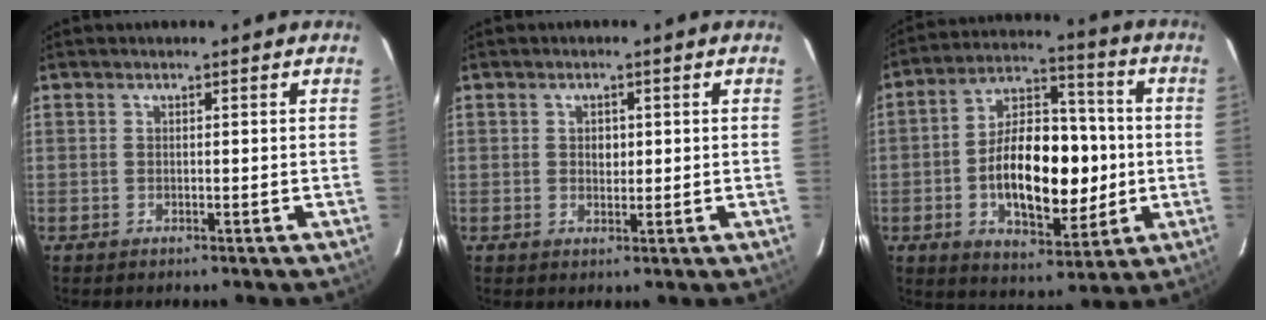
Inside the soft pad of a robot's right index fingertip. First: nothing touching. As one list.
[{"total": 1.9, "force": [0.2, 1.6, 1.1], "torque": [-0.015, 0.004, 0.004]}, {"total": 18.3, "force": [-2.3, 10.0, 15.1], "torque": [-0.267, 0.022, -0.030]}]